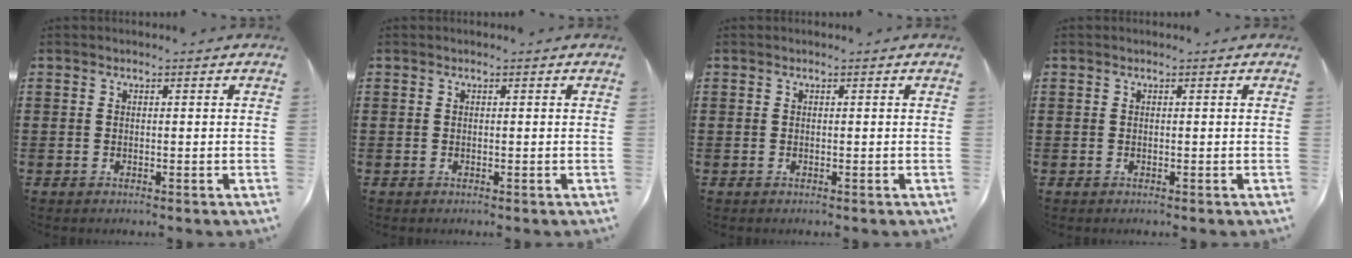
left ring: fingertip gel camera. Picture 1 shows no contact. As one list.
[{"total": 0.0}, {"total": 0.0}, {"total": 0.0}]